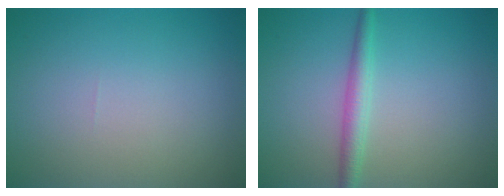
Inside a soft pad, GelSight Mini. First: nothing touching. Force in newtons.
{"total": 2.2, "press": 2.2, "slide": 0.0}